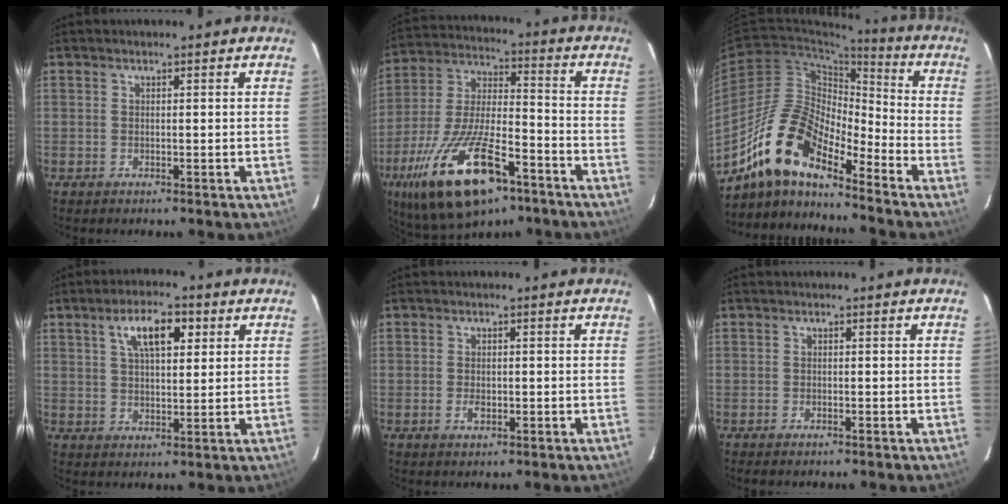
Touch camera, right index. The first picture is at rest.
{"total": 23.3, "force": [-13.0, 9.2, 17.0], "torque": [-0.344, -0.032, -0.223]}
{"total": 15.3, "force": [-12.1, 4.6, 8.2], "torque": [-0.145, 0.000, -0.241]}
{"total": 8.2, "force": [3.5, 3.3, 6.6], "torque": [-0.114, 0.018, 0.061]}
{"total": 2.2, "force": [-0.6, 1.3, 1.6], "torque": [-0.029, 0.000, -0.010]}
{"total": 1.0, "force": [-0.8, 0.4, 0.4], "torque": [-0.009, -0.002, -0.016]}